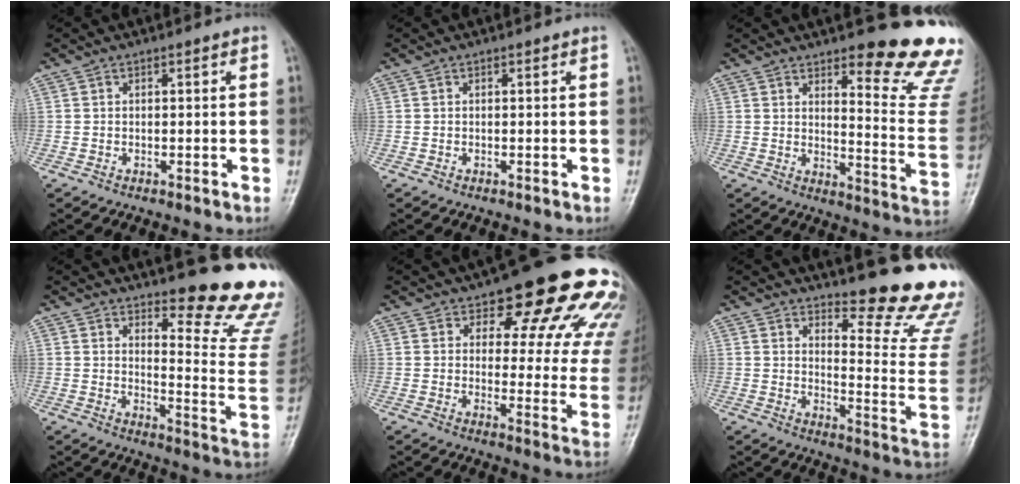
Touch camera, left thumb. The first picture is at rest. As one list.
[{"total": 0.0}, {"total": 17.6, "force": [13.0, 3.7, 11.2], "torque": [-0.100, -0.115, 0.159]}, {"total": 16.9, "force": [14.3, 3.1, 8.5], "torque": [-0.070, -0.158, 0.173]}, {"total": 22.0, "force": [15.1, 8.7, 13.4], "torque": [-0.120, -0.070, 0.176]}, {"total": 17.7, "force": [15.8, 2.5, 7.5], "torque": [-0.064, -0.188, 0.190]}]